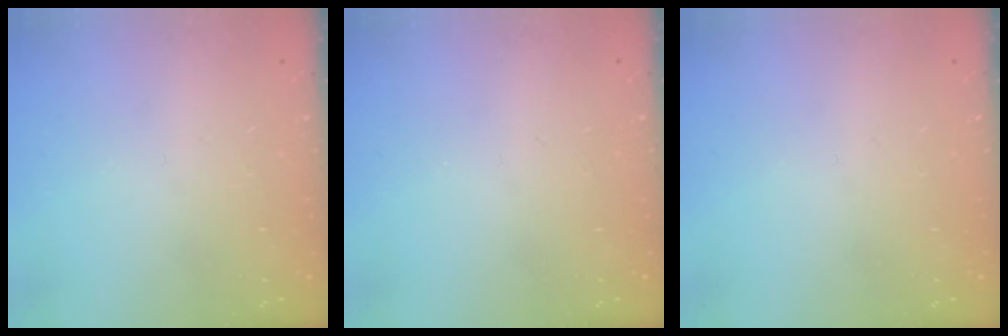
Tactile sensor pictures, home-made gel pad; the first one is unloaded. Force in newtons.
{"total": 0.0}
{"total": 0.0}